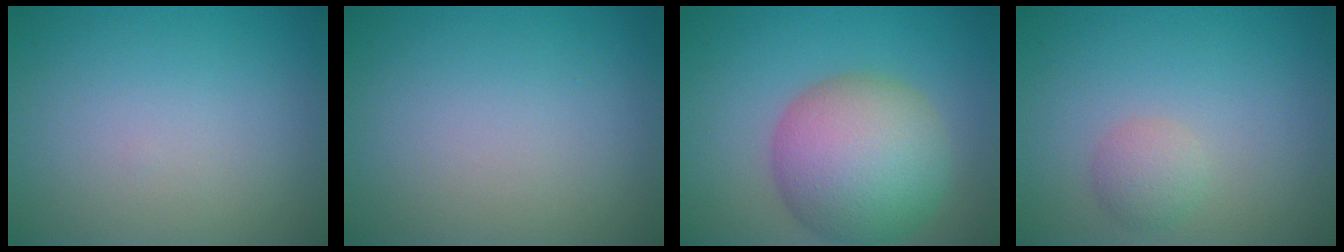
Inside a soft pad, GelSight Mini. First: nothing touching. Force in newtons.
{"total": 0.0}
{"total": 9.8, "press": 9.8, "slide": 0.5}
{"total": 1.8, "press": 1.8, "slide": 0.1}